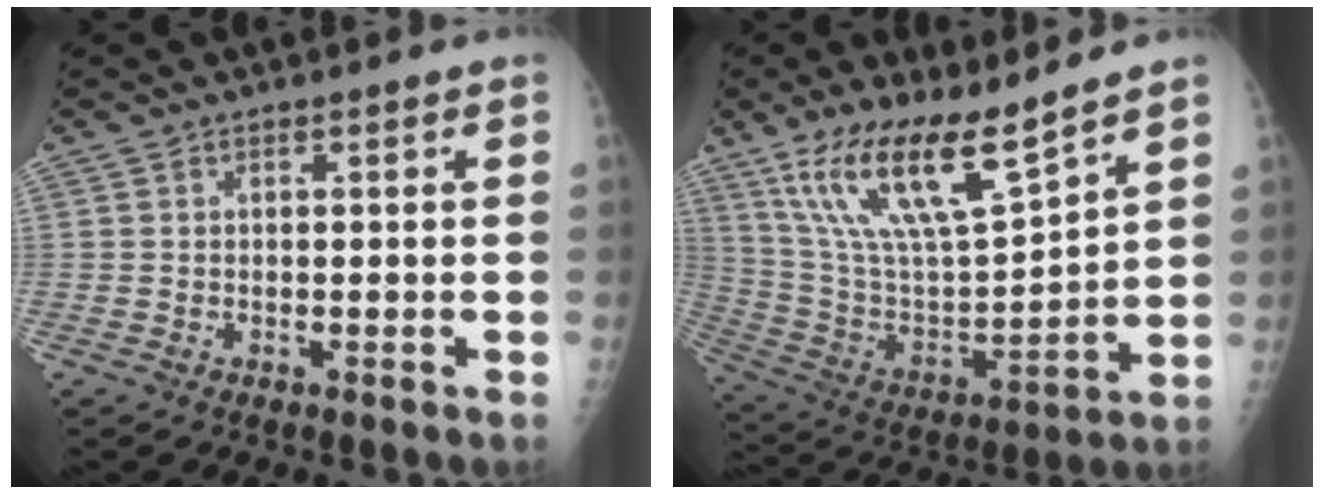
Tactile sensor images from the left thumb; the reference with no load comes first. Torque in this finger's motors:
{"motor_torque": [1.09, 0.49, 1.26, -1.51, 0.37]}